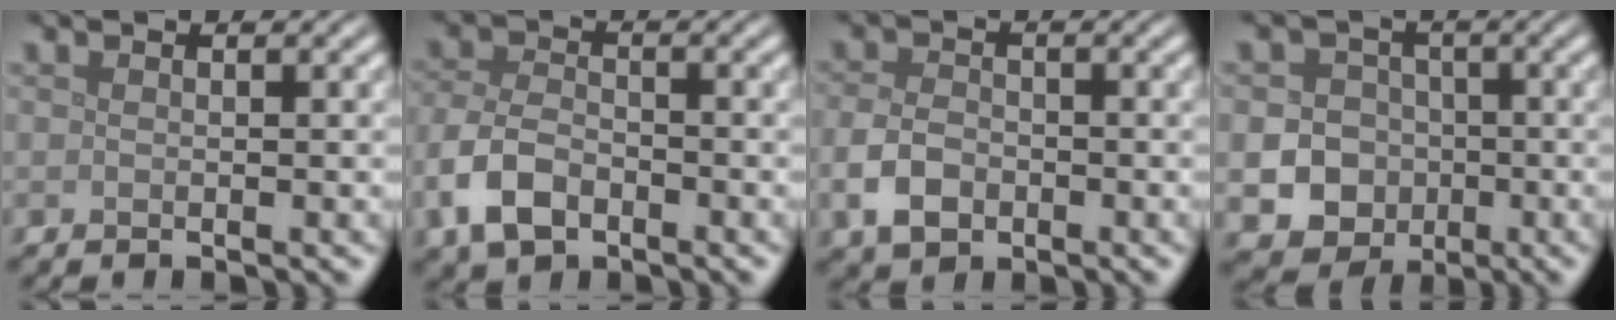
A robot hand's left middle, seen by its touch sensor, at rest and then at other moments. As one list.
[{"total": 4.8, "force": [-2.4, 2.9, 2.9], "torque": [-0.064, -0.002, -0.056]}, {"total": 3.5, "force": [-1.4, 2.4, 2.1], "torque": [-0.046, -0.002, -0.032]}, {"total": 8.1, "force": [-2.5, 7.3, 2.4], "torque": [-0.018, -0.014, -0.065]}]